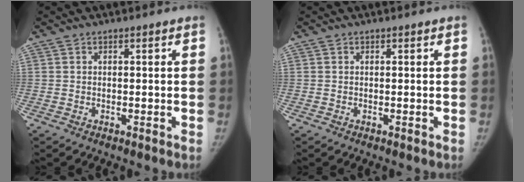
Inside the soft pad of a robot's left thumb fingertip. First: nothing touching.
{"total": 0.0}